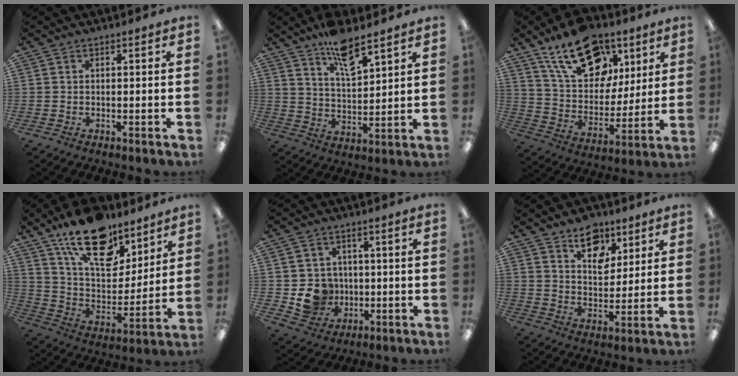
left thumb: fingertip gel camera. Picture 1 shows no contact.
{"total": 10.2, "force": [7.7, 3.1, 5.8], "torque": [-0.094, -0.044, 0.134]}
{"total": 21.4, "force": [12.6, 13.0, 11.5], "torque": [-0.181, -0.056, 0.224]}
{"total": 21.0, "force": [14.8, 10.0, 11.1], "torque": [-0.186, -0.086, 0.260]}
{"total": 8.8, "force": [-1.0, 8.4, 2.4], "torque": [-0.064, 0.010, -0.005]}
{"total": 10.4, "force": [6.9, 6.6, 4.2], "torque": [-0.035, -0.040, 0.120]}